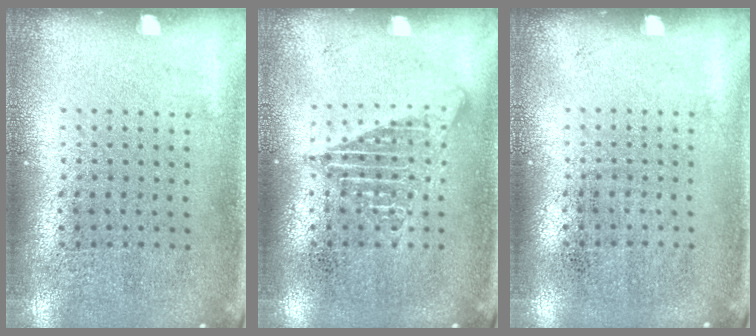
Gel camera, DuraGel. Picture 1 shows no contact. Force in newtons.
{"total": 2.1, "press": 2.1, "slide": 0.3}
{"total": 0.0}